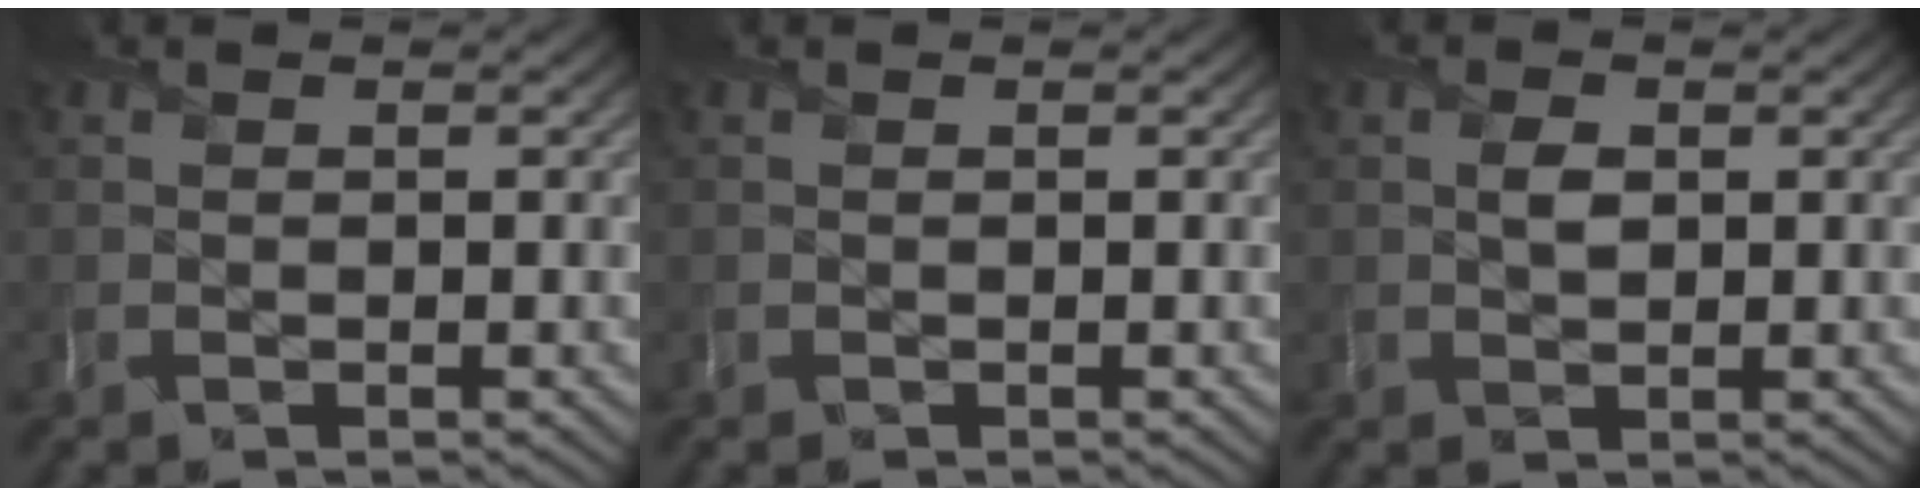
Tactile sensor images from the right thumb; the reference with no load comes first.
{"total": 0.0}
{"total": 1.6, "force": [0.2, 1.2, 1.0], "torque": [-0.021, -0.005, 0.005]}